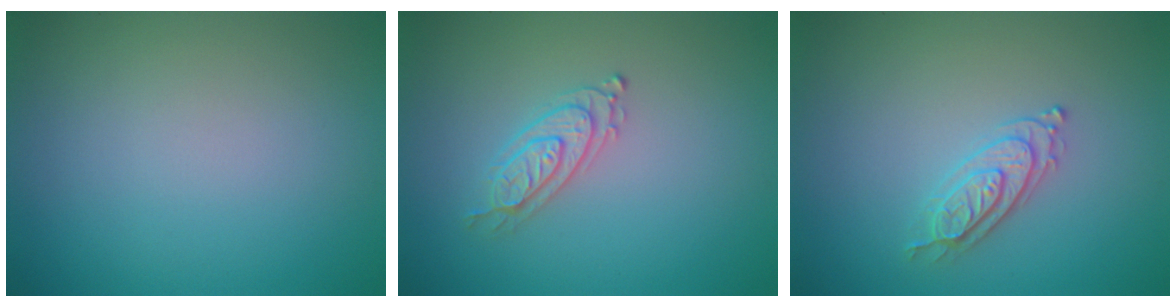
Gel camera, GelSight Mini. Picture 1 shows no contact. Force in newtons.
{"total": 2.1, "press": 2.1, "slide": 0.4}
{"total": 2.2, "press": 2.2, "slide": 0.3}